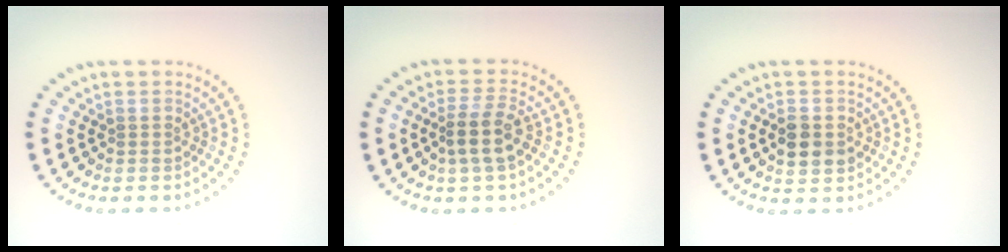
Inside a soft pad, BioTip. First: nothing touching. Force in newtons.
{"total": 2.9, "press": 2.6, "slide": 1.4}
{"total": 3.0, "press": 3.0, "slide": 0.1}